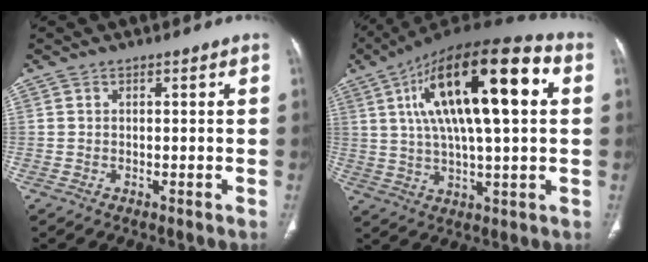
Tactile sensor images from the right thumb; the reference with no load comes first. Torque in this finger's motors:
{"motor_torque": [-1.58, 2.88, 1.82, 0.96, 0.66]}